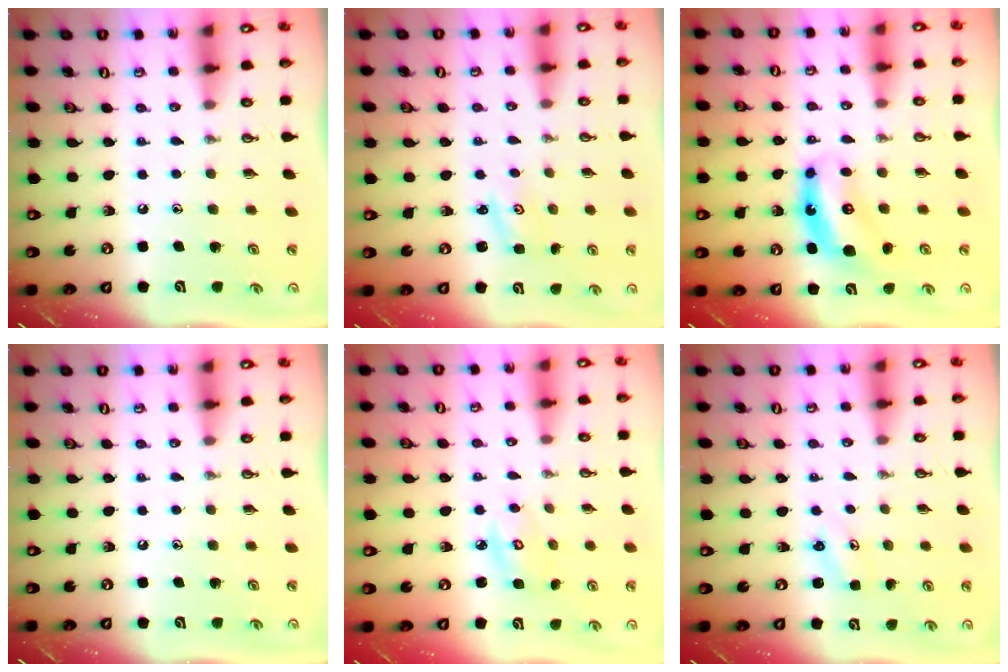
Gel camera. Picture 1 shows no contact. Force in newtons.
{"total": 1.6, "press": 1.6, "slide": 0.3}
{"total": 6.7, "press": 6.7, "slide": 0.4}
{"total": 0.0}
{"total": 4.2, "press": 4.2, "slide": 0.3}
{"total": 2.5, "press": 2.5, "slide": 0.3}